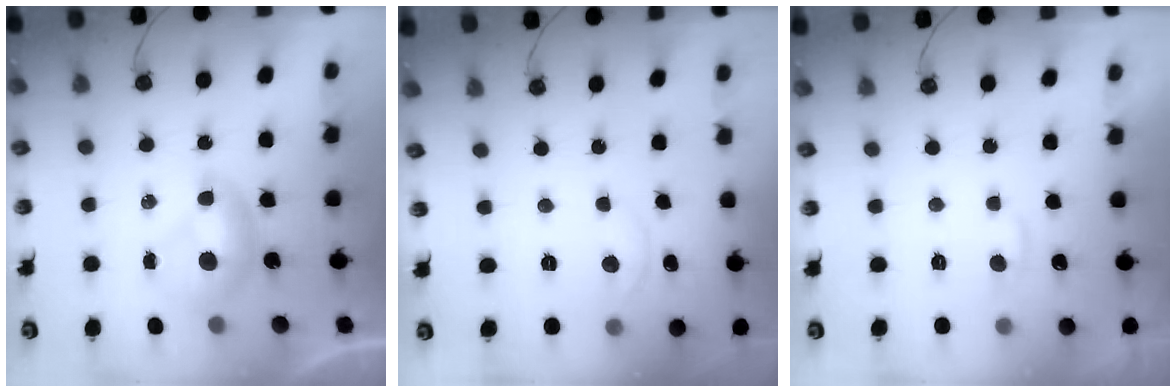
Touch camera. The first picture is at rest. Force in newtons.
{"total": 1.3, "press": 1.2, "slide": 0.2}
{"total": 2.8, "press": 2.8, "slide": 0.4}